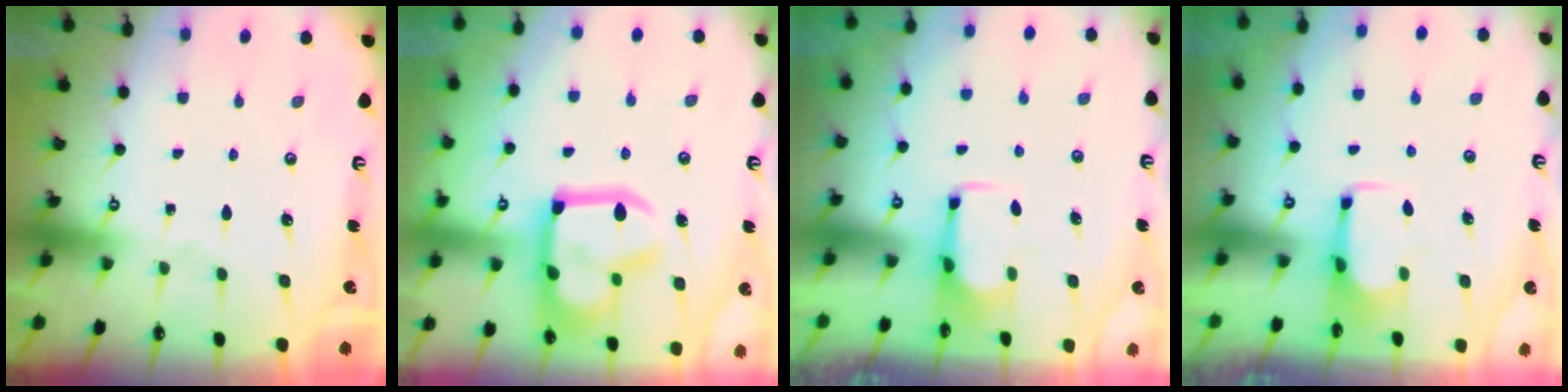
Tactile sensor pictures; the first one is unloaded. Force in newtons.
{"total": 21.7, "press": 21.7, "slide": 1.7}
{"total": 2.8, "press": 2.6, "slide": 1.0}
{"total": 2.7, "press": 2.5, "slide": 0.9}